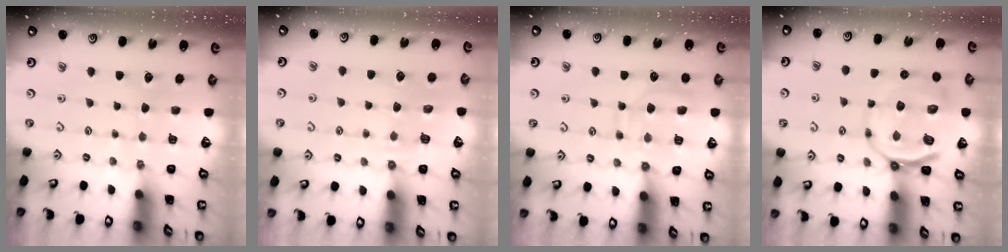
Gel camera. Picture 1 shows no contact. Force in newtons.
{"total": 5.1, "press": 4.8, "slide": 1.5}
{"total": 12.5, "press": 12.5, "slide": 1.0}
{"total": 10.8, "press": 10.4, "slide": 2.7}